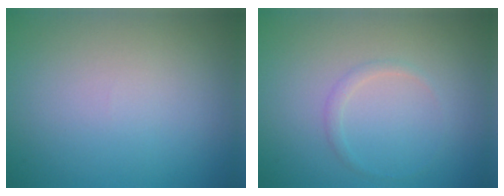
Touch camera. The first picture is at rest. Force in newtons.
{"total": 1.0, "press": 1.0, "slide": 0.1}